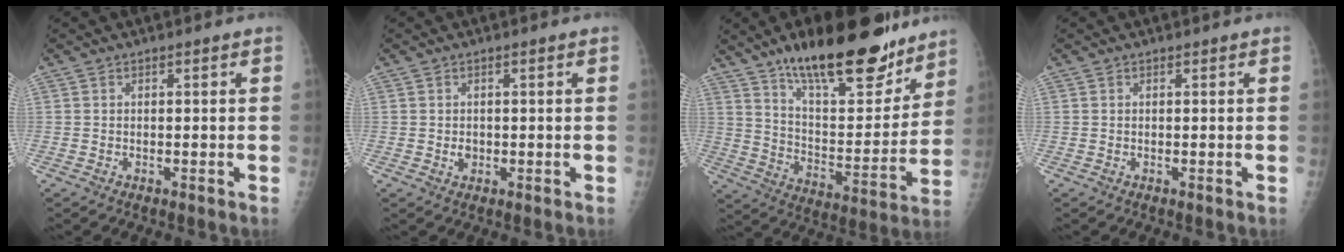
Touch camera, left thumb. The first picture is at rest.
{"total": 1.6, "force": [-0.2, 1.3, 1.0], "torque": [-0.006, 0.002, 0.000]}
{"total": 24.8, "force": [17.7, 8.4, 15.1], "torque": [-0.188, -0.087, 0.282]}
{"total": 0.0}